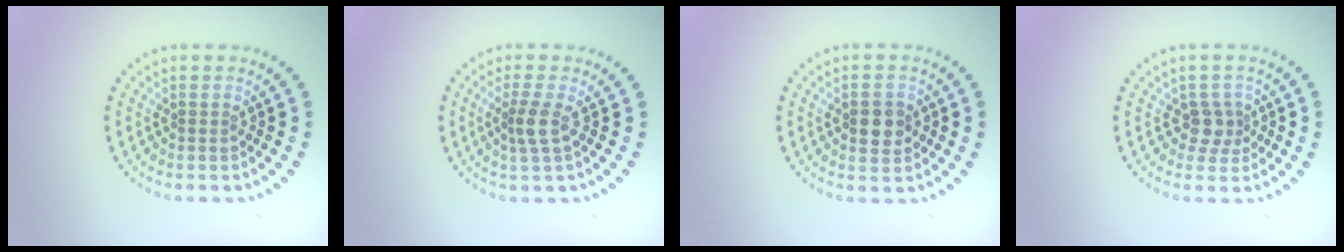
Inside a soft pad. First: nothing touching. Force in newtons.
{"total": 2.2, "press": 1.6, "slide": 1.4}
{"total": 2.7, "press": 2.6, "slide": 0.2}
{"total": 2.2, "press": 1.8, "slide": 1.4}